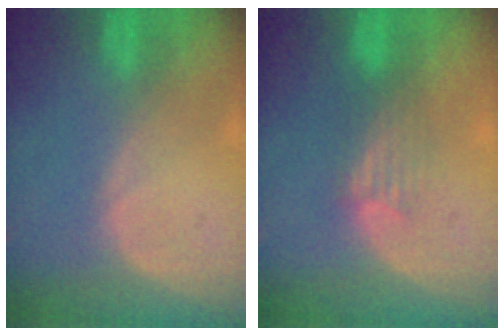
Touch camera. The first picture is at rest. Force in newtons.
{"total": 3.3, "press": 2.9, "slide": 1.6}